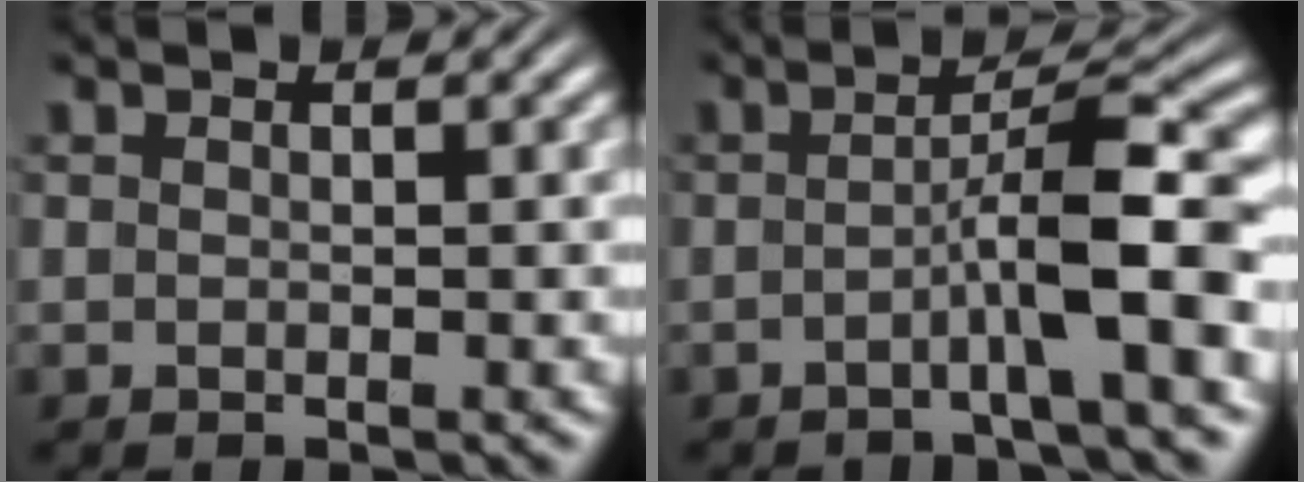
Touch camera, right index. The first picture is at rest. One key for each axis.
{"total": 5.4, "fx": -1.7, "fy": 0.1, "fz": 5.1, "tx": -0.075, "ty": 0.010, "tz": -0.030}